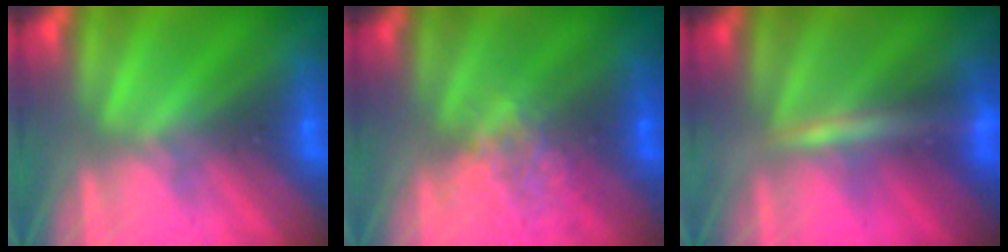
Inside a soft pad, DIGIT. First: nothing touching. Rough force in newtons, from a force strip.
{"total": 4.7}
{"total": 2.5}